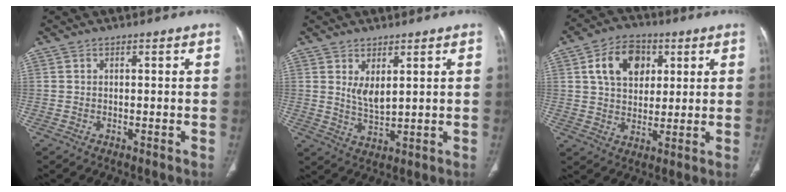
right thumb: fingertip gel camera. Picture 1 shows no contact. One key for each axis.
{"total": 4.5, "fx": 1.9, "fy": 1.9, "fz": 3.7, "tx": -0.065, "ty": -0.024, "tz": 0.044}
{"total": 11.4, "fx": 3.8, "fy": 8.2, "fz": 6.9, "tx": -0.085, "ty": -0.004, "tz": 0.064}